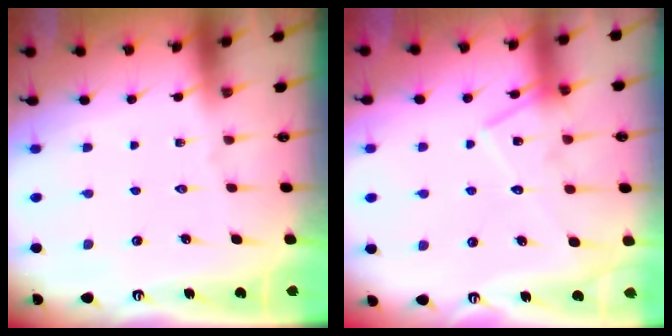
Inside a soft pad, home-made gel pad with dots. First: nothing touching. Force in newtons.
{"total": 14.1, "press": 14.1, "slide": 1.0}